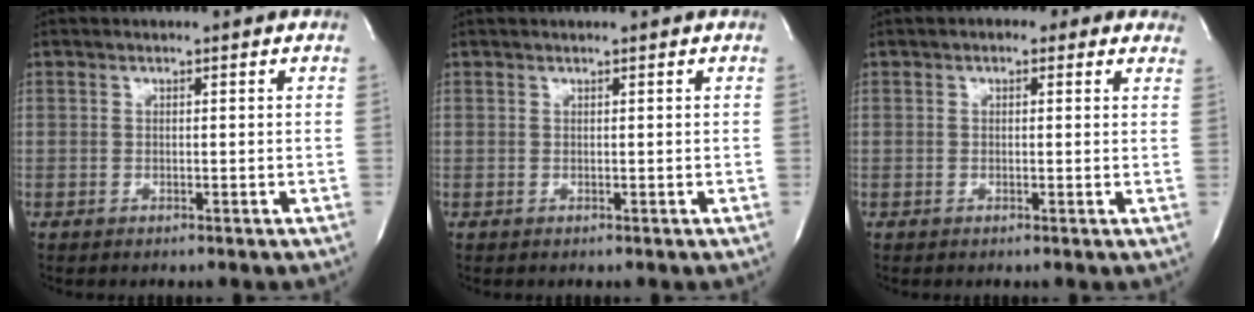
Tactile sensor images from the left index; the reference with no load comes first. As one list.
[{"total": 0.9, "force": [0.8, -0.1, 0.4], "torque": [-0.007, 0.014, 0.014]}, {"total": 4.6, "force": [2.8, 2.4, 2.7], "torque": [-0.020, 0.018, 0.025]}]